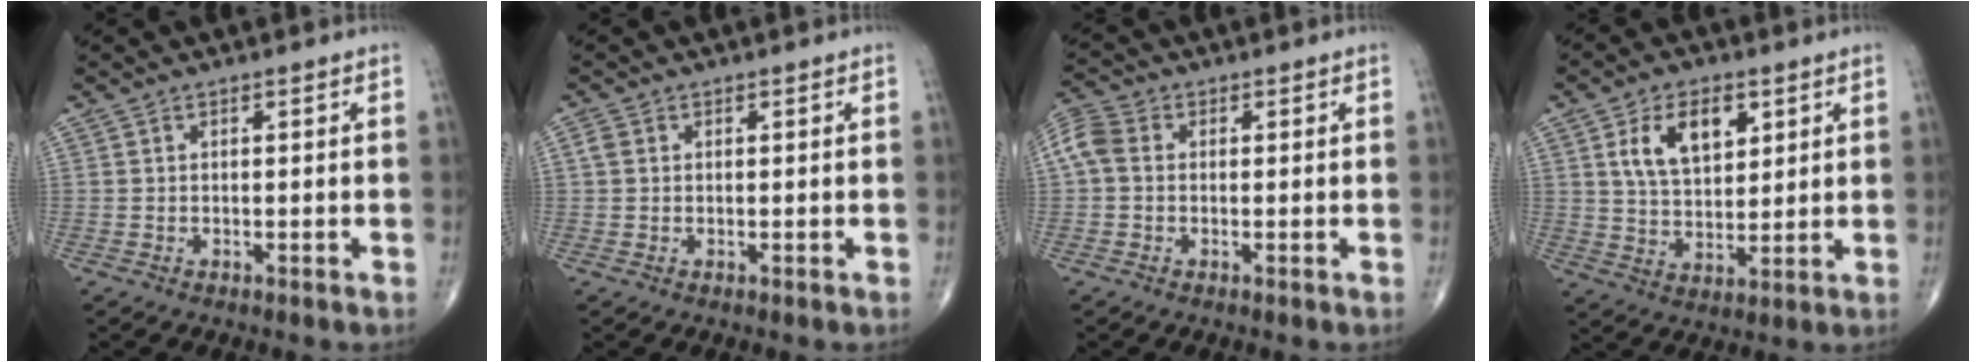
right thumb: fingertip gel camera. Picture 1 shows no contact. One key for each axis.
{"total": 1.4, "fx": 0.3, "fy": 1.2, "fz": 0.8, "tx": -0.018, "ty": 0.005, "tz": 0.007}
{"total": 5.8, "fx": 0.3, "fy": 4.5, "fz": 3.7, "tx": -0.088, "ty": 0.019, "tz": -0.001}
{"total": 10.6, "fx": 4.2, "fy": 6.1, "fz": 7.5, "tx": -0.110, "ty": -0.015, "tz": 0.079}